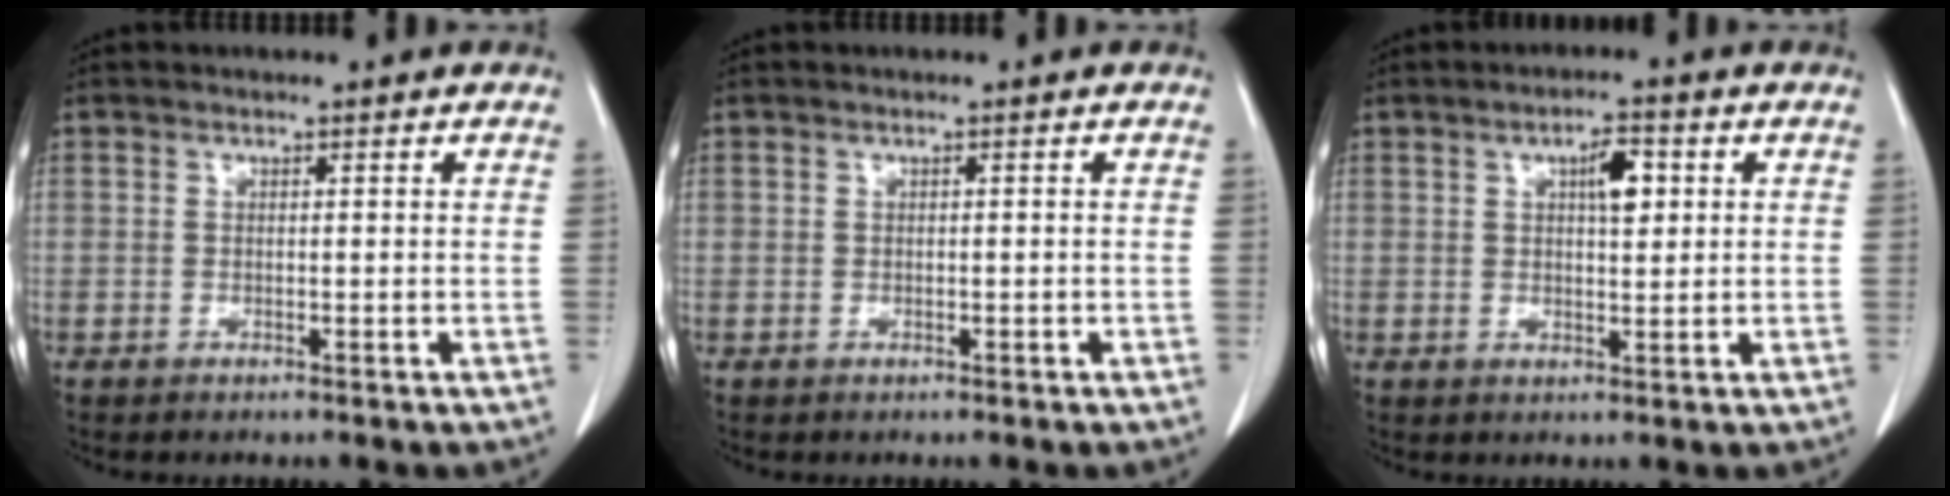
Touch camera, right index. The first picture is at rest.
{"total": 0.0}
{"total": 4.2, "force": [1.4, 1.4, 3.8], "torque": [-0.062, 0.006, 0.021]}